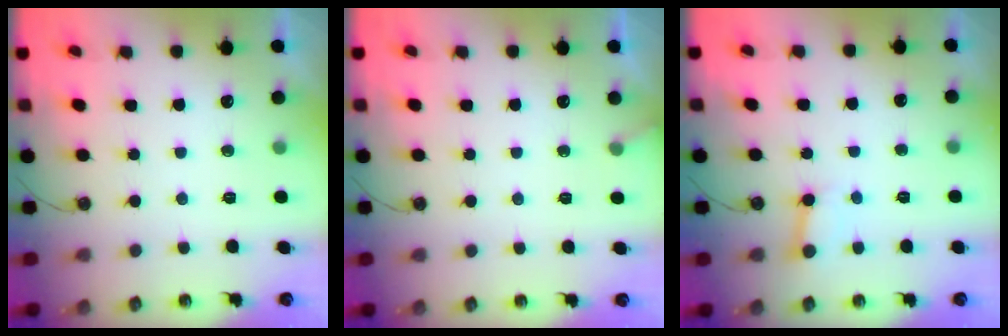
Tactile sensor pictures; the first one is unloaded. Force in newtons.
{"total": 4.1, "press": 4.1, "slide": 0.3}
{"total": 3.0, "press": 3.0, "slide": 0.3}